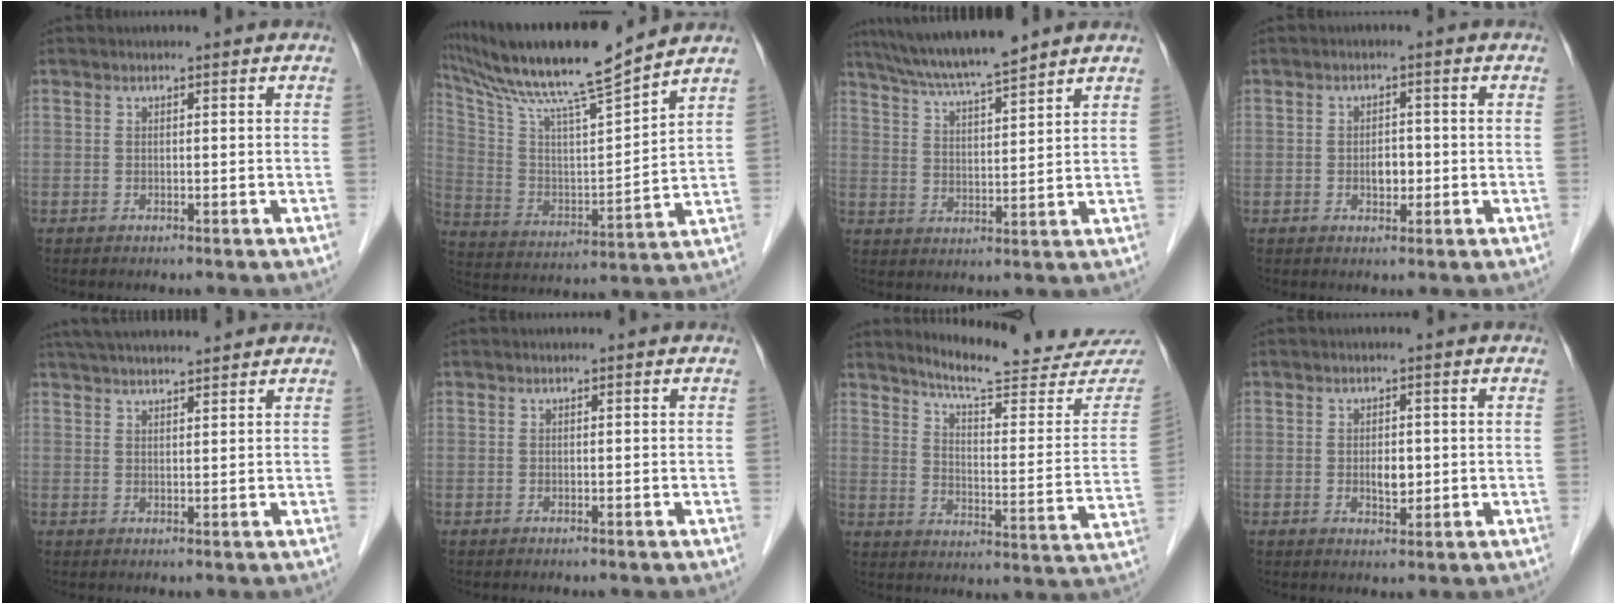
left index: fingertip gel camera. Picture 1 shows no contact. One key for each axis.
{"total": 17.6, "fx": 15.0, "fy": -0.6, "fz": 9.2, "tx": -0.173, "ty": 0.005, "tz": 0.260}
{"total": 10.8, "fx": 9.4, "fy": -0.2, "fz": 5.2, "tx": -0.093, "ty": 0.017, "tz": 0.160}
{"total": 2.4, "fx": -0.7, "fy": 1.4, "fz": 1.8, "tx": -0.027, "ty": 0.001, "tz": -0.009}
{"total": 10.7, "fx": 9.6, "fy": 1.1, "fz": 4.5, "tx": -0.076, "ty": 0.031, "tz": 0.146}
{"total": 0.0}
{"total": 20.2, "fx": 19.1, "fy": 1.8, "fz": 6.5, "tx": -0.087, "ty": -0.094, "tz": 0.235}
{"total": 2.5, "fx": -0.3, "fy": 1.3, "fz": 2.1, "tx": -0.038, "ty": -0.004, "tz": -0.002}